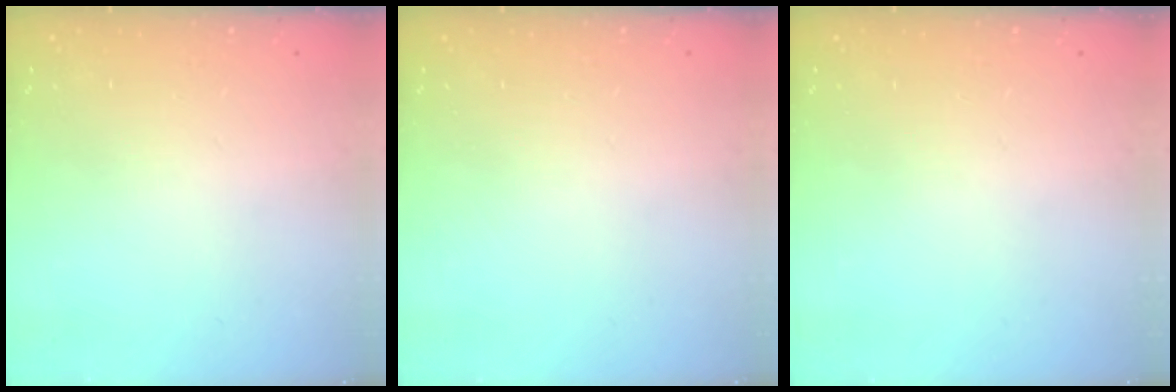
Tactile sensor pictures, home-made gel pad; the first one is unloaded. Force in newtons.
{"total": 0.0}
{"total": 0.0}